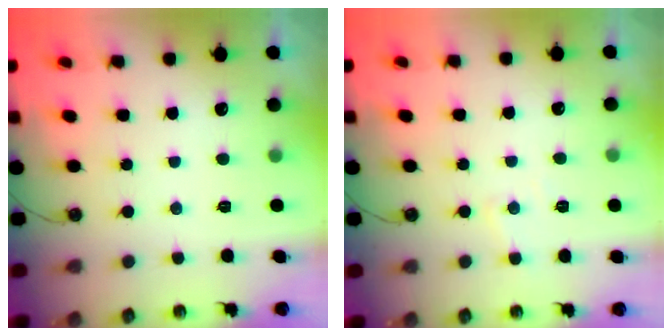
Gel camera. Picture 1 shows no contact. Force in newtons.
{"total": 5.0, "press": 5.0, "slide": 0.7}